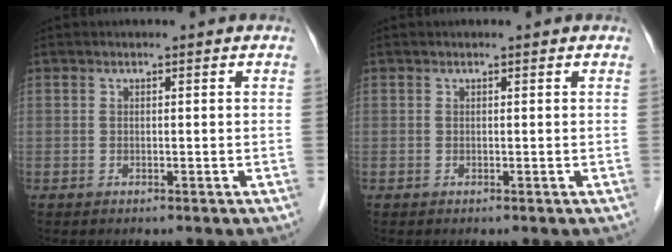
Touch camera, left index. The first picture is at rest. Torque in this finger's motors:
{"motor_torque": [0.15, 0.09, 0.00, -0.01]}